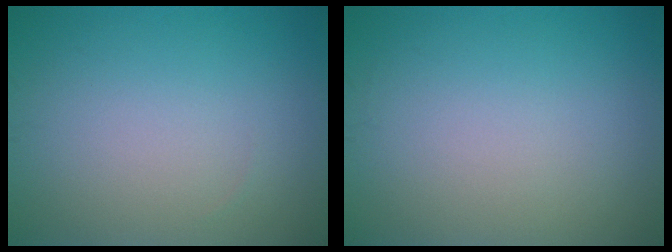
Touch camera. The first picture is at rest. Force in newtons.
{"total": 0.0}